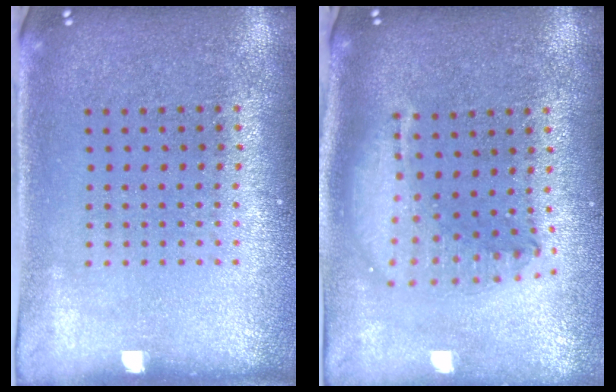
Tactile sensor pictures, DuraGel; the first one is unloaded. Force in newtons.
{"total": 2.0, "press": 1.6, "slide": 1.2}